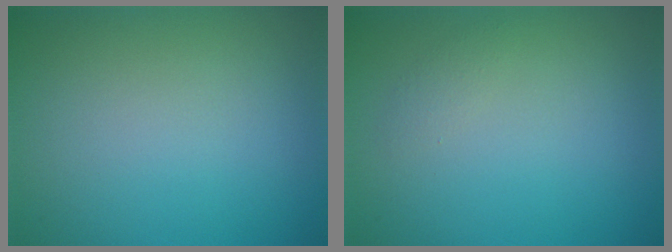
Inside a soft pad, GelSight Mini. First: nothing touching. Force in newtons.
{"total": 0.6, "press": 0.6, "slide": 0.1}